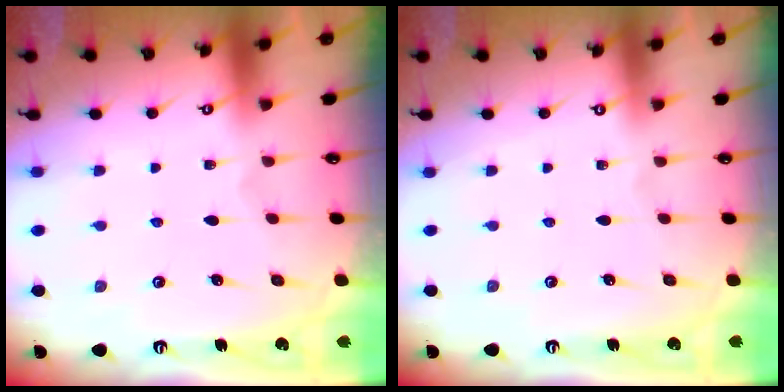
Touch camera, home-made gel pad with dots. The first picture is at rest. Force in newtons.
{"total": 0.6, "press": 0.5, "slide": 0.4}